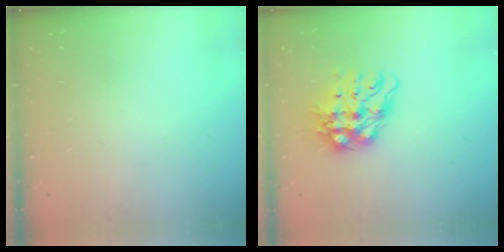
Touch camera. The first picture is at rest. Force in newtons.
{"total": 12.3, "press": 12.2, "slide": 1.2}